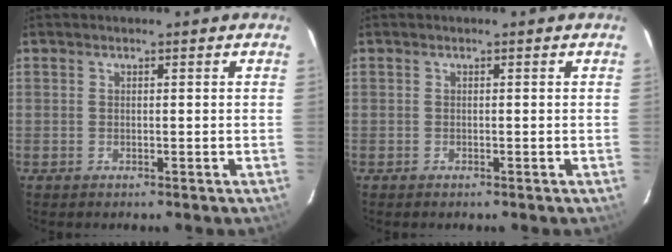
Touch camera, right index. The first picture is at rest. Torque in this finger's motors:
{"motor_torque": [-0.16, -0.05, -0.03, 0.00]}